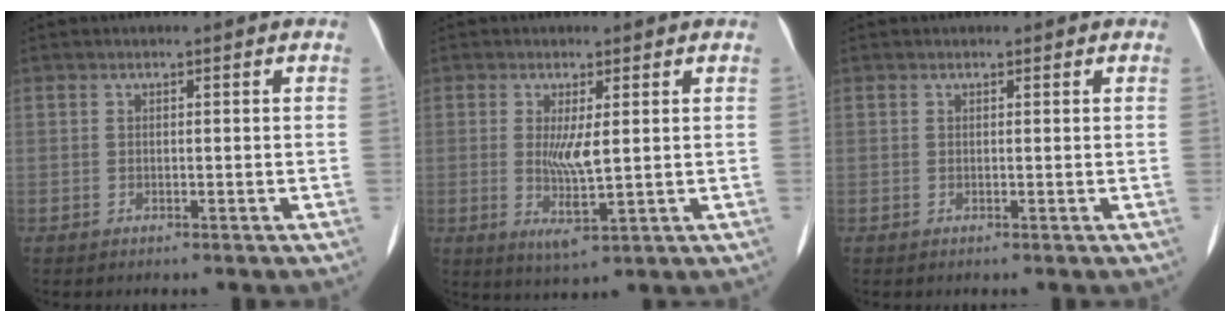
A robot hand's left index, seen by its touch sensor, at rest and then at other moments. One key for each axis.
{"total": 4.8, "fx": 0.4, "fy": 0.7, "fz": 4.7, "tx": -0.092, "ty": -0.013, "tz": 0.011}
{"total": 0.8, "fx": 0.7, "fy": 0.5, "fz": 0.2, "tx": -0.005, "ty": 0.003, "tz": 0.008}